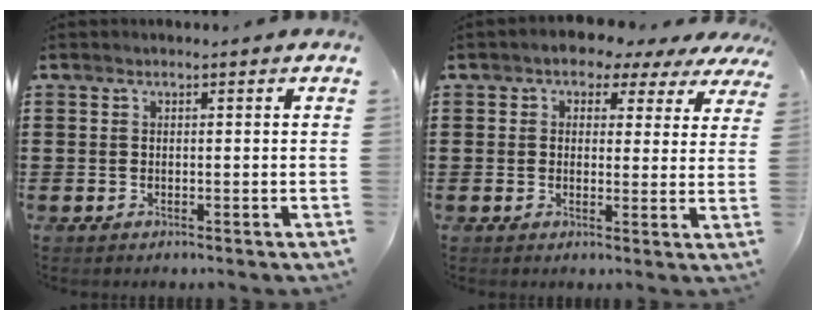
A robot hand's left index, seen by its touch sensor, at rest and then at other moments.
{"total": 2.9, "force": [2.0, 1.9, 0.6], "torque": [-0.021, -0.008, 0.028]}